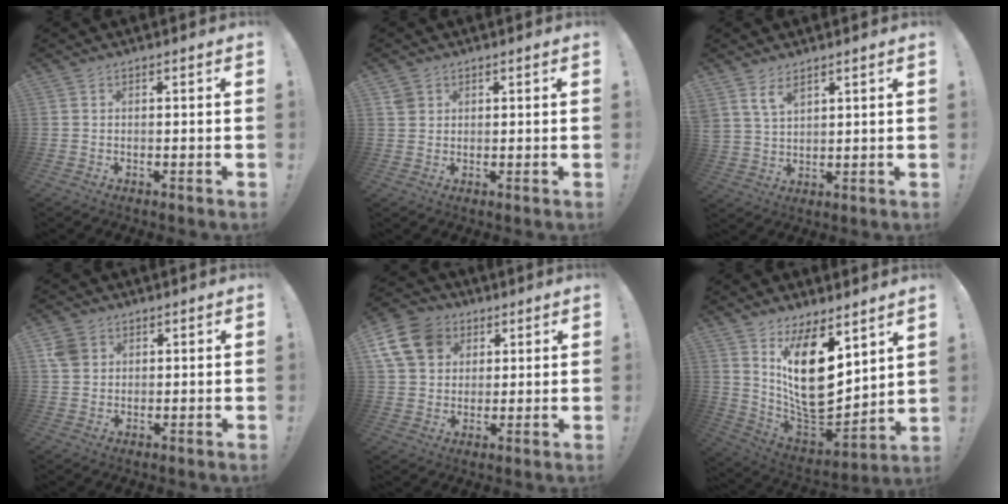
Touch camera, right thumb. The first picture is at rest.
{"total": 2.7, "force": [1.6, 2.1, 0.6], "torque": [-0.004, -0.005, 0.030]}
{"total": 5.8, "force": [4.1, 2.7, 3.1], "torque": [-0.056, -0.020, 0.078]}
{"total": 5.0, "force": [1.9, 4.3, 1.8], "torque": [-0.022, 0.003, 0.040]}
{"total": 13.9, "force": [5.4, 11.2, 6.4], "torque": [-0.114, -0.024, 0.108]}
{"total": 20.5, "force": [6.5, 11.0, 16.1], "torque": [-0.276, -0.063, 0.130]}